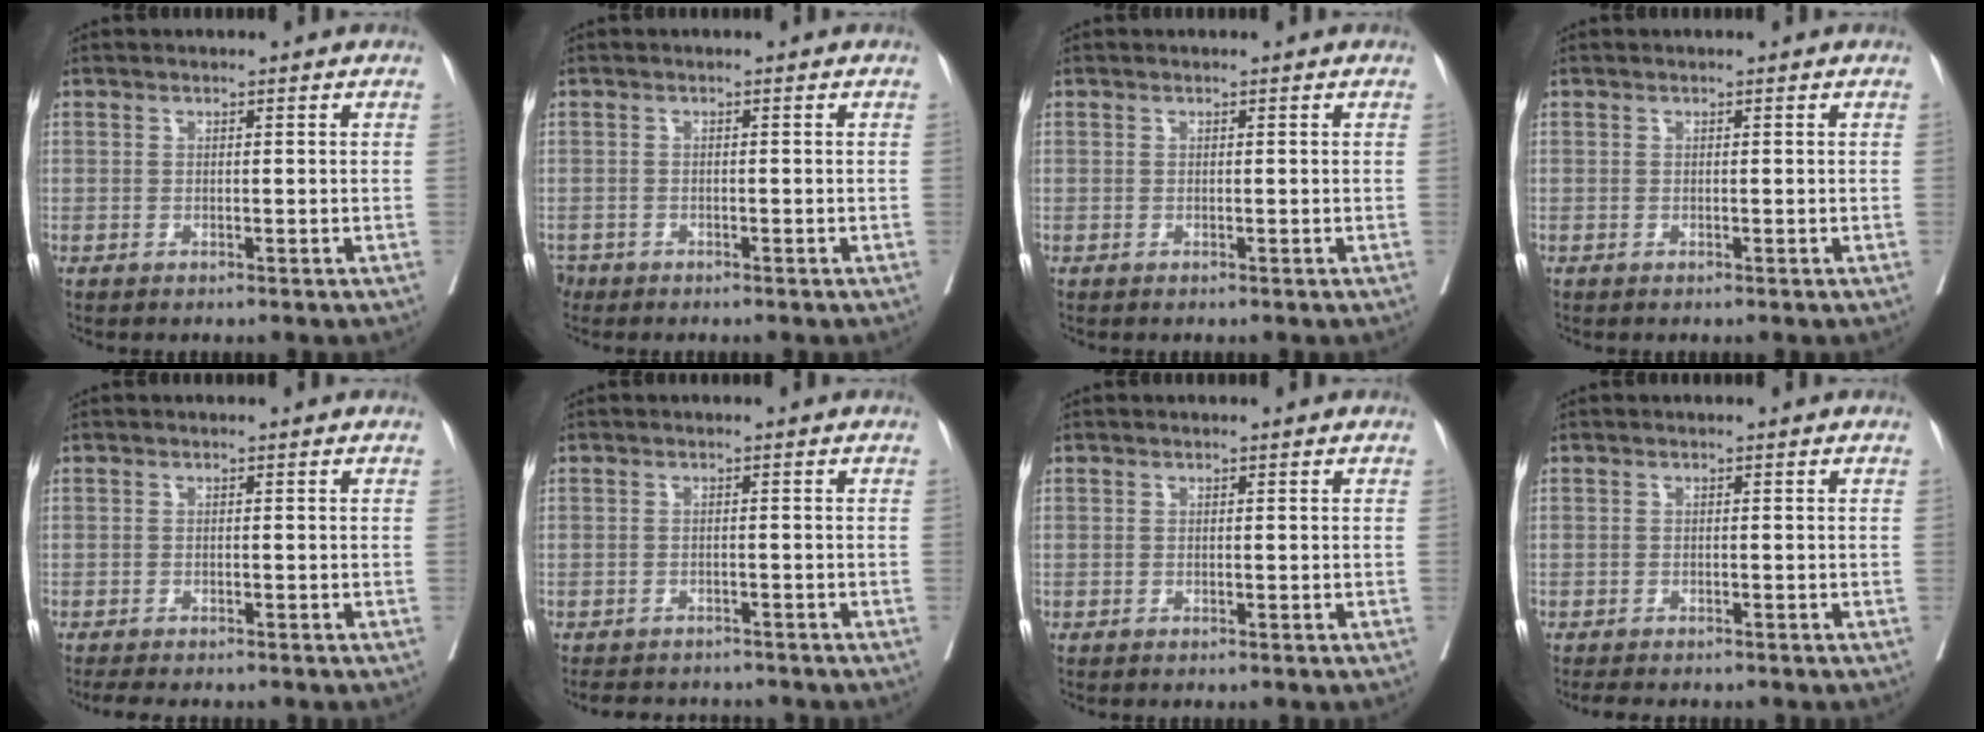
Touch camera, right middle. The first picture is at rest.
{"total": 1.9, "force": [-1.6, 1.1, 0.1], "torque": [-0.006, -0.001, -0.029]}
{"total": 0.0}
{"total": 0.0}
{"total": 4.6, "force": [-3.9, 1.2, 2.1], "torque": [-0.027, -0.009, -0.057]}
{"total": 6.9, "force": [-6.4, 2.1, 1.4], "torque": [-0.016, -0.002, -0.081]}
{"total": 0.0}
{"total": 3.8, "force": [-3.3, 1.2, 1.6], "torque": [-0.023, -0.008, -0.045]}